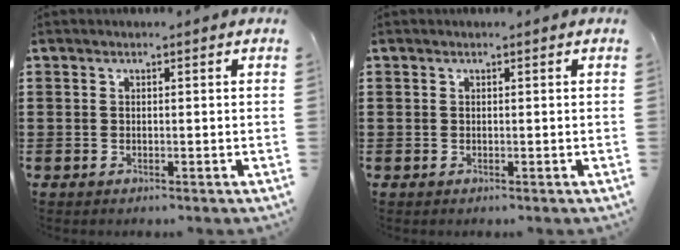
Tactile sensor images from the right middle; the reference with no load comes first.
{"total": 0.0}